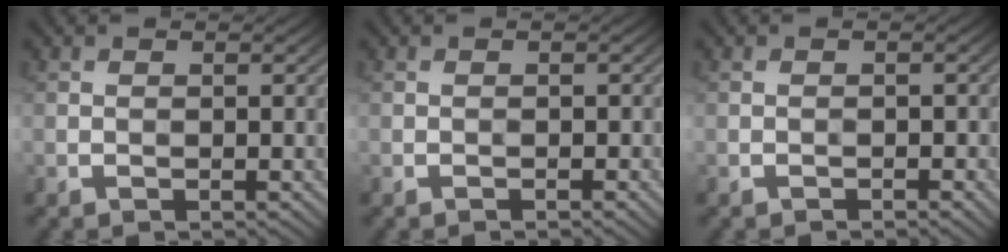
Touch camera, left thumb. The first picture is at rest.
{"total": 0.6, "force": [-0.5, 0.1, 0.4], "torque": [-0.004, 0.002, -0.007]}
{"total": 0.8, "force": [-0.6, 0.3, 0.4], "torque": [-0.003, 0.001, -0.009]}